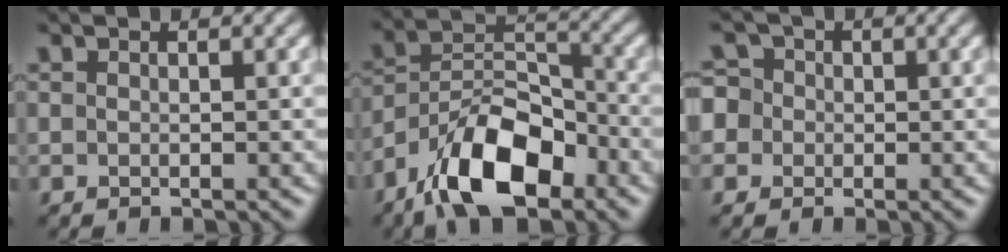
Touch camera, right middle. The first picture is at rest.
{"total": 9.8, "force": [-6.5, 4.2, 6.0], "torque": [-0.100, 0.010, -0.128]}
{"total": 5.0, "force": [0.5, 4.6, 1.9], "torque": [-0.034, 0.041, -0.023]}